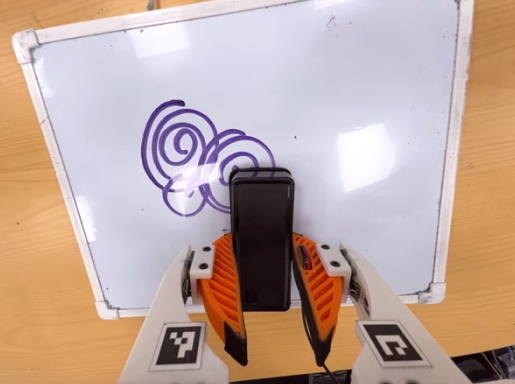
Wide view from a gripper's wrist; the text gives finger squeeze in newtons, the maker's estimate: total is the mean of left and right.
{"total": 4.9, "left": 3.4, "right": 6.4}